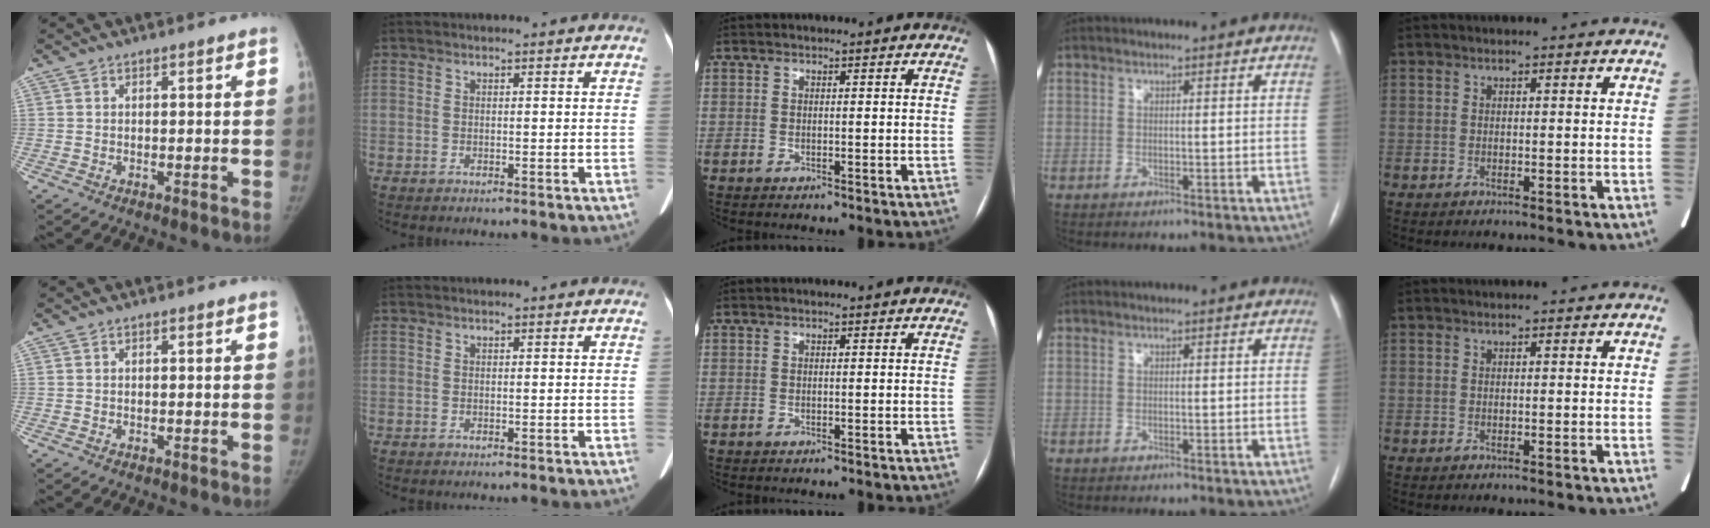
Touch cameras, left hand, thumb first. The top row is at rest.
{}